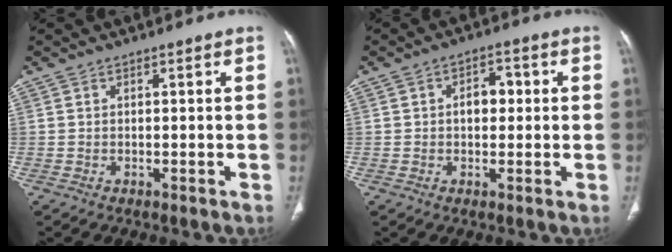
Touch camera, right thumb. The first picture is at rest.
{"total": 2.6, "force": [0.2, 1.8, 1.8], "torque": [-0.018, 0.009, 0.000]}